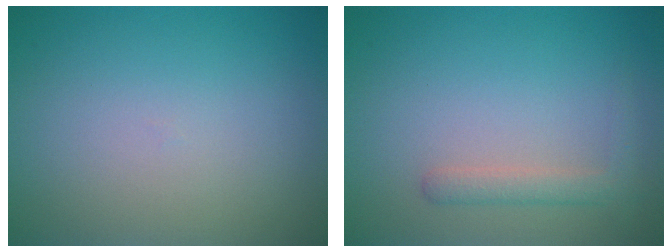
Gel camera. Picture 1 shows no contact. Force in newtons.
{"total": 1.9, "press": 1.9, "slide": 0.1}